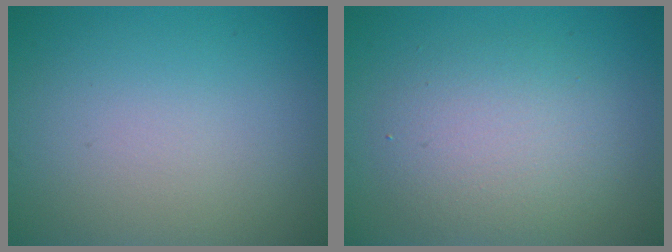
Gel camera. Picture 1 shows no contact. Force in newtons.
{"total": 4.1, "press": 4.1, "slide": 0.2}